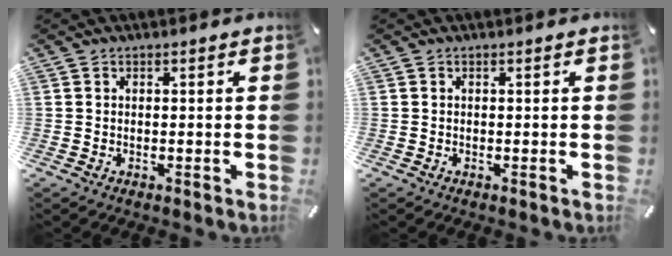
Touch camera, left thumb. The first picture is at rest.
{"total": 0.0}